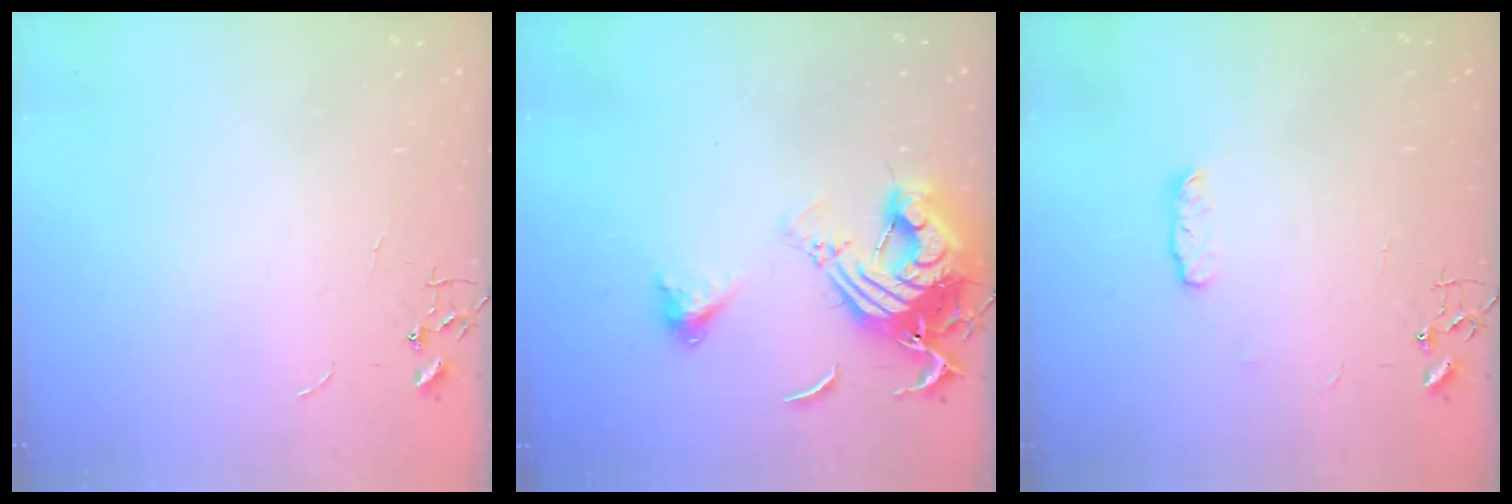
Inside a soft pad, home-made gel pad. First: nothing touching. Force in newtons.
{"total": 17.1, "press": 17.0, "slide": 1.9}
{"total": 5.8, "press": 5.8, "slide": 0.3}